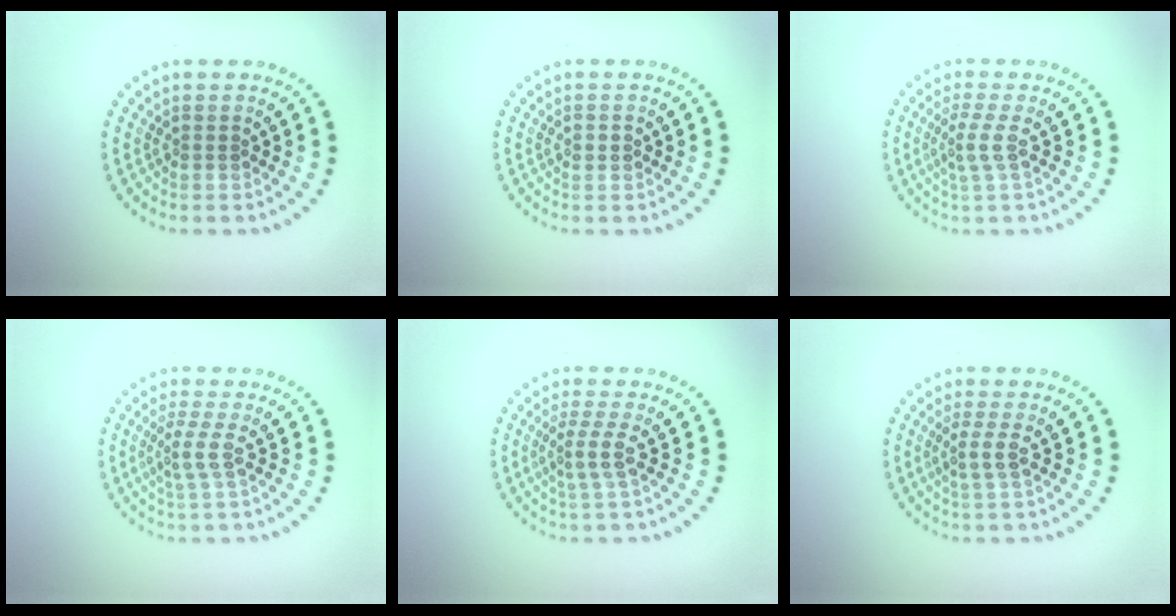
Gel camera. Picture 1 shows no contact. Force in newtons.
{"total": 1.1, "press": 1.1, "slide": 0.1}
{"total": 2.2, "press": 1.5, "slide": 1.7}
{"total": 2.2, "press": 1.5, "slide": 1.7}
{"total": 2.2, "press": 1.6, "slide": 1.5}
{"total": 1.9, "press": 1.4, "slide": 1.2}